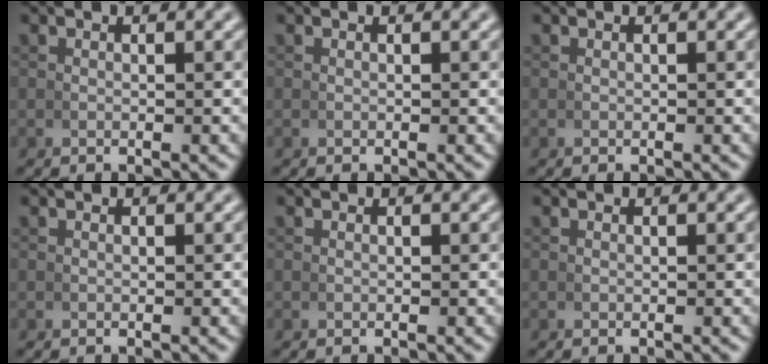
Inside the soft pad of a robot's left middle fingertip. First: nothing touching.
{"total": 0.0}
{"total": 0.0}
{"total": 0.0}
{"total": 0.0}
{"total": 0.0}